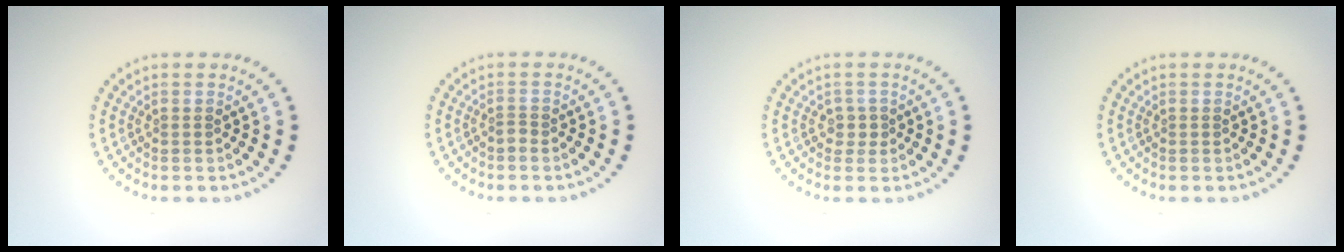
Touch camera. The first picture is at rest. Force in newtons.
{"total": 0.9, "press": 0.5, "slide": 0.7}
{"total": 1.3, "press": 1.0, "slide": 0.8}
{"total": 0.0}